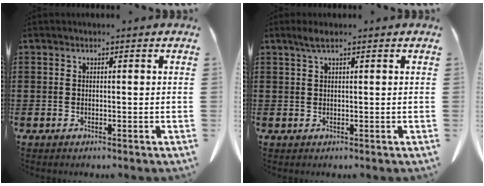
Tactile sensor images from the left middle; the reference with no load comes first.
{"total": 1.8, "force": [1.1, 0.2, 1.5], "torque": [-0.030, 0.002, 0.019]}